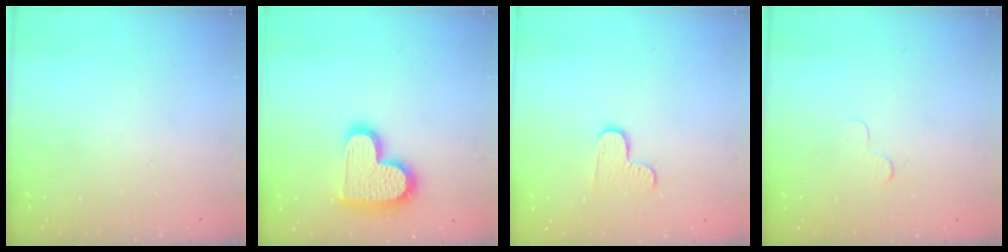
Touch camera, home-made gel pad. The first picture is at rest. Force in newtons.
{"total": 16.0, "press": 16.0, "slide": 1.1}
{"total": 6.1, "press": 6.1, "slide": 0.6}
{"total": 2.5, "press": 2.5, "slide": 0.2}